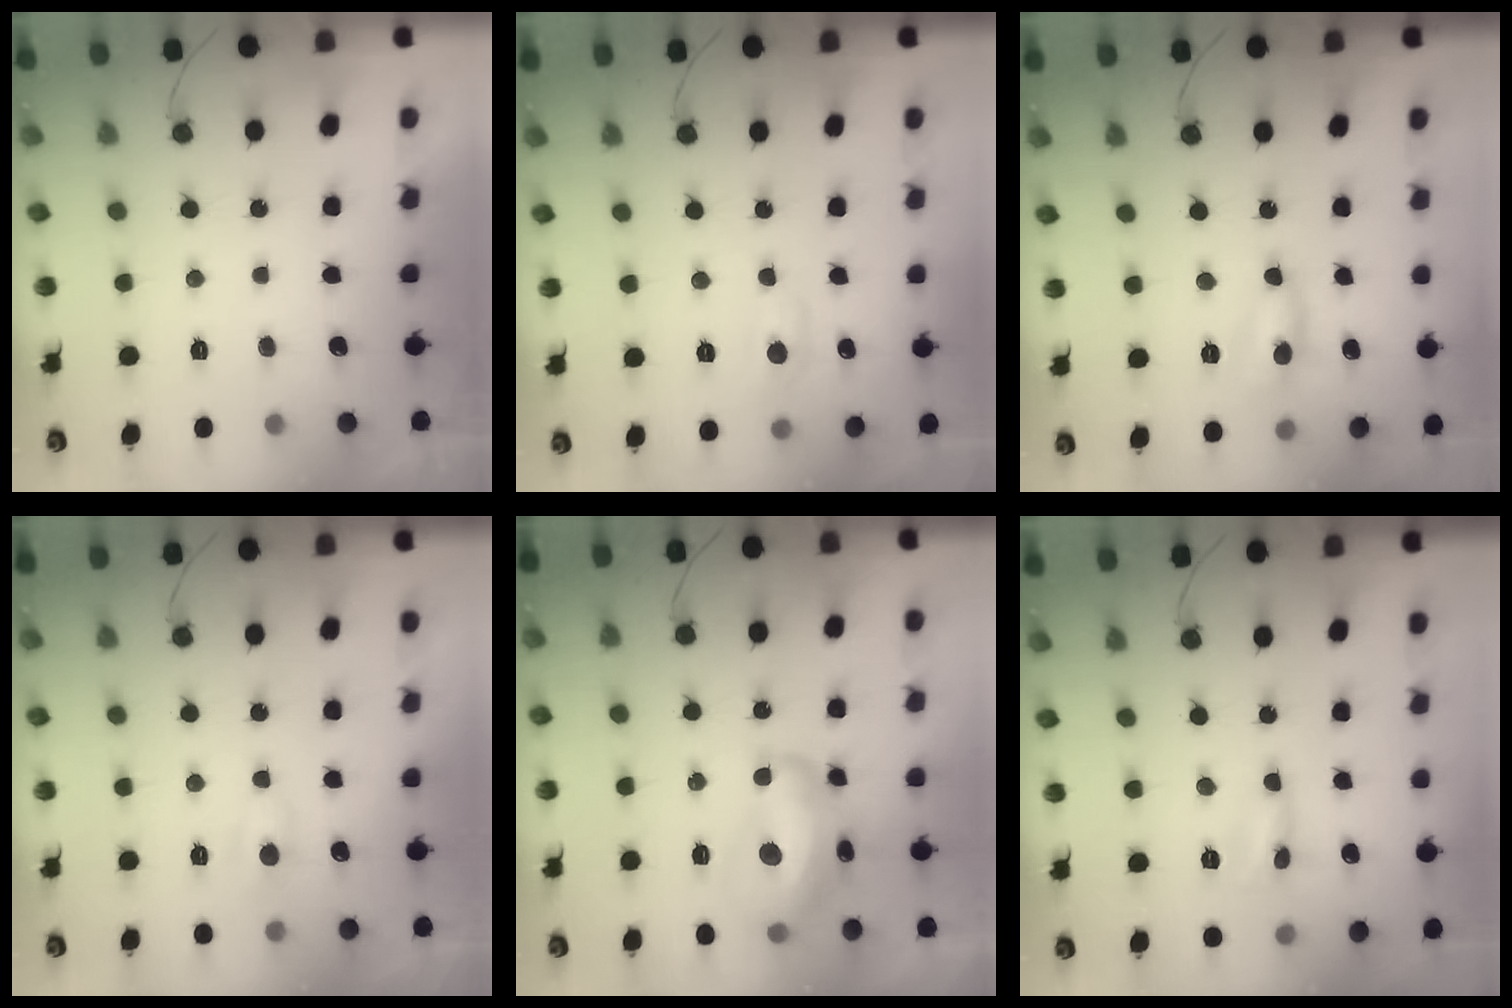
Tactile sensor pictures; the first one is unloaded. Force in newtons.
{"total": 5.3, "press": 5.2, "slide": 0.6}
{"total": 6.0, "press": 6.0, "slide": 0.4}
{"total": 4.6, "press": 4.5, "slide": 0.6}
{"total": 15.6, "press": 15.6, "slide": 1.1}
{"total": 2.4, "press": 2.4, "slide": 0.2}